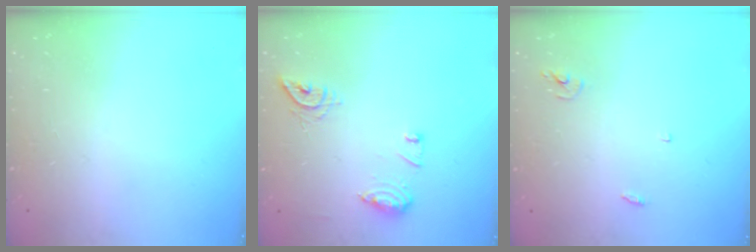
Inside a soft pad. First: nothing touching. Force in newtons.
{"total": 9.8, "press": 9.8, "slide": 0.6}
{"total": 2.9, "press": 2.9, "slide": 0.2}